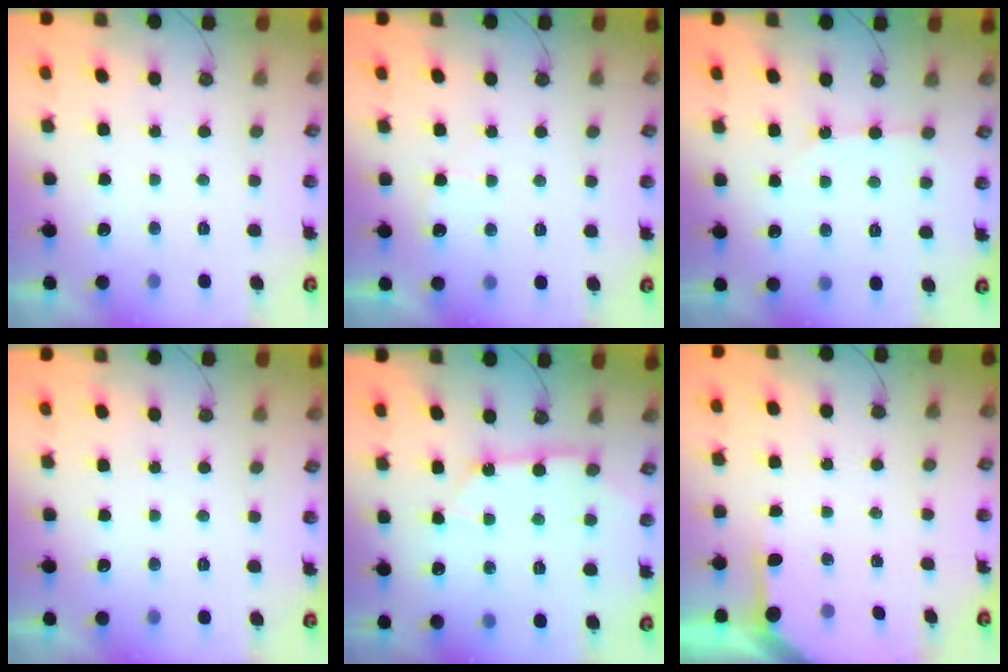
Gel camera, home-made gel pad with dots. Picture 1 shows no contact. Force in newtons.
{"total": 4.3, "press": 4.3, "slide": 0.6}
{"total": 2.4, "press": 2.4, "slide": 0.4}
{"total": 0.0}
{"total": 9.7, "press": 9.6, "slide": 1.3}
{"total": 2.1, "press": 2.1, "slide": 0.3}